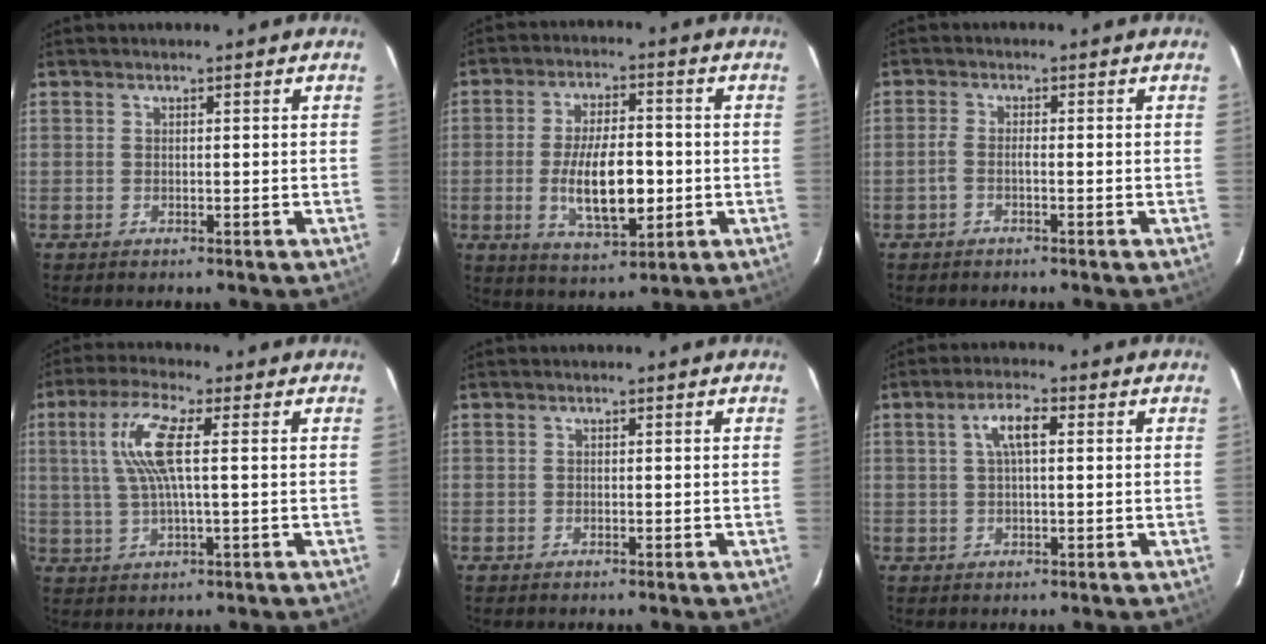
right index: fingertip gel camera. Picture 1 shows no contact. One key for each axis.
{"total": 12.2, "fx": -2.1, "fy": 4.8, "fz": 11.0, "tx": -0.206, "ty": -0.009, "tz": -0.029}
{"total": 1.7, "fx": -1.0, "fy": 0.3, "fz": 1.4, "tx": -0.034, "ty": 0.004, "tz": -0.023}
{"total": 9.3, "fx": 1.8, "fy": 1.5, "fz": 9.0, "tx": -0.178, "ty": 0.009, "tz": 0.037}
{"total": 0.0}
{"total": 4.8, "fx": 1.2, "fy": 1.5, "fz": 4.4, "tx": -0.085, "ty": 0.013, "tz": 0.023}